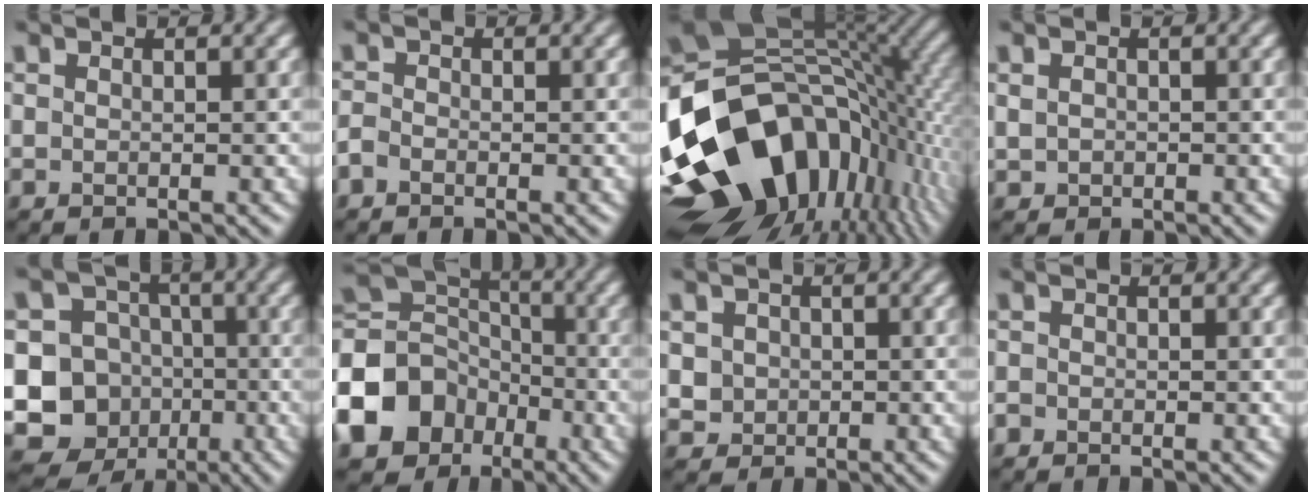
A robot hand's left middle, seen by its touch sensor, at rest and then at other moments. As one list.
[{"total": 1.2, "force": [-1.0, 0.6, 0.3], "torque": [-0.005, 0.001, -0.025]}, {"total": 18.5, "force": [-5.5, 12.6, 12.4], "torque": [-0.233, -0.014, -0.098]}, {"total": 0.9, "force": [-0.1, 0.9, 0.2], "torque": [-0.003, -0.003, -0.003]}, {"total": 12.1, "force": [-3.5, 11.1, 3.6], "torque": [-0.084, -0.009, -0.071]}, {"total": 12.7, "force": [-5.5, 10.2, 5.2], "torque": [-0.139, -0.018, -0.119]}, {"total": 2.6, "force": [0.5, 2.4, 0.8], "torque": [-0.018, 0.005, 0.022]}, {"total": 0.8, "force": [-0.5, 0.6, 0.0], "torque": [0.002, -0.005, -0.013]}]